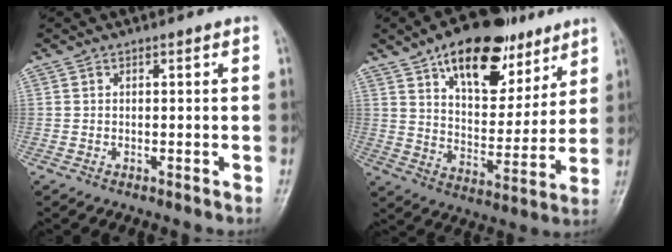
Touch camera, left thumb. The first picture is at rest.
{"total": 19.5, "force": [11.3, 10.1, 12.2], "torque": [-0.131, -0.044, 0.182]}